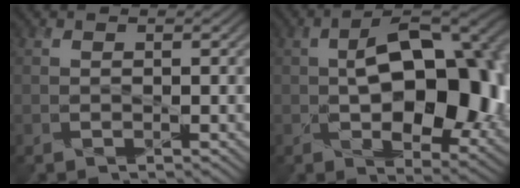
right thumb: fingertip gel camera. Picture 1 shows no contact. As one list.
[{"total": 15.8, "force": [0.1, 9.0, 12.9], "torque": [-0.183, -0.016, 0.020]}]